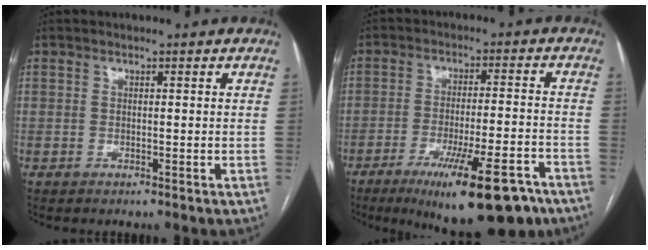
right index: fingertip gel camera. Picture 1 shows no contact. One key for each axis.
{"total": 17.5, "fx": -11.9, "fy": 2.8, "fz": 12.6, "tx": -0.153, "ty": -0.015, "tz": -0.180}